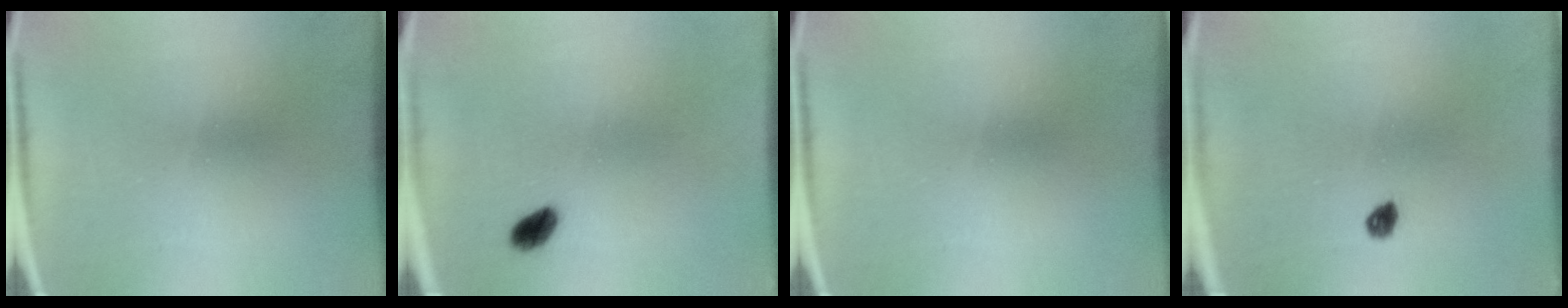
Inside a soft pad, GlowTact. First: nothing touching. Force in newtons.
{"total": 2.8}
{"total": 0.0}
{"total": 1.7}